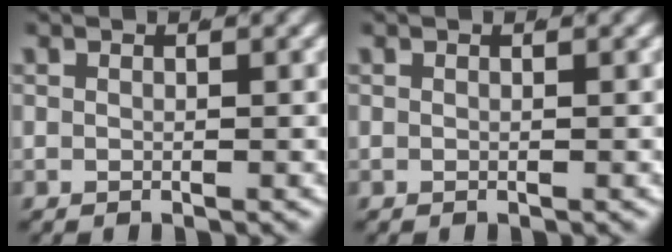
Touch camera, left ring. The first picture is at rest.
{"total": 0.0}